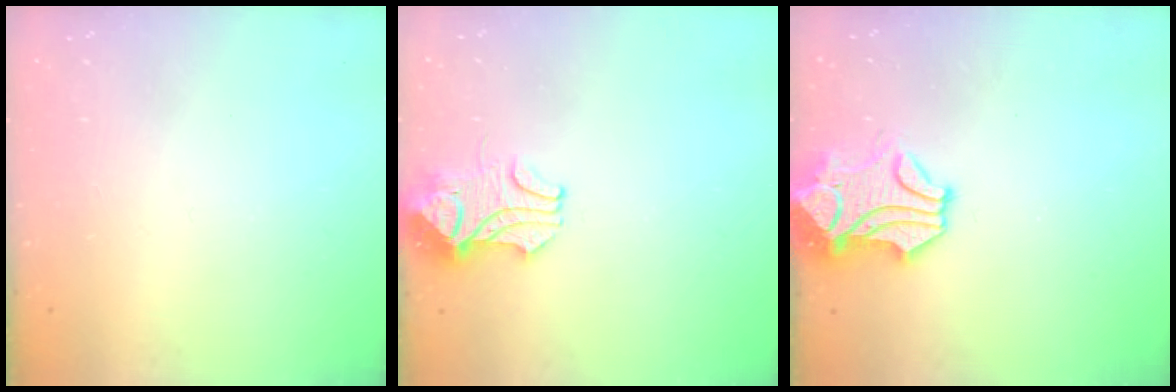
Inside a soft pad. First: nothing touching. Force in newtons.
{"total": 2.1, "press": 1.9, "slide": 0.9}
{"total": 1.4, "press": 0.7, "slide": 1.3}